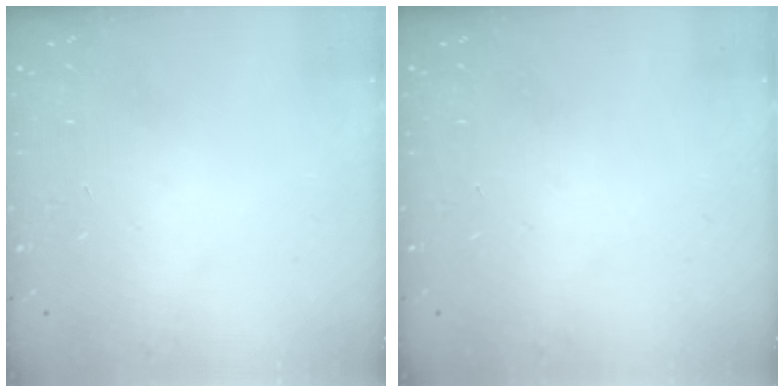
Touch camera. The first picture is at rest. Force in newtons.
{"total": 0.0}